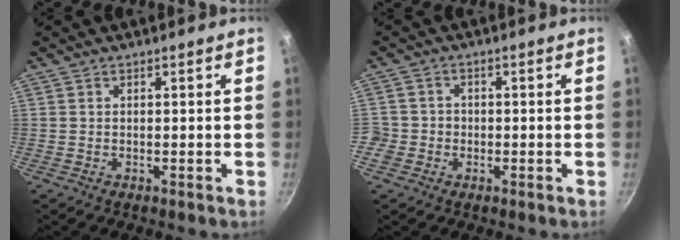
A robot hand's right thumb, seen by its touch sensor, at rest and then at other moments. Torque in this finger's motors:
{"motor_torque": [0.48, -0.29, 0.29, 0.18, 0.02]}